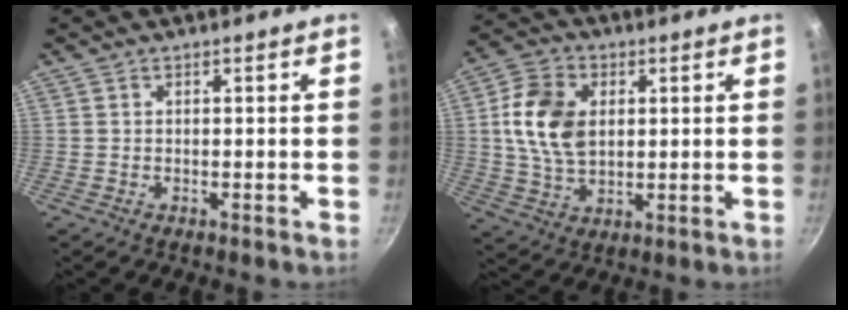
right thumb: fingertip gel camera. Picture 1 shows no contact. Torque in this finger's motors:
{"motor_torque": [-0.89, 1.34, 0.93, 0.43, 0.09]}